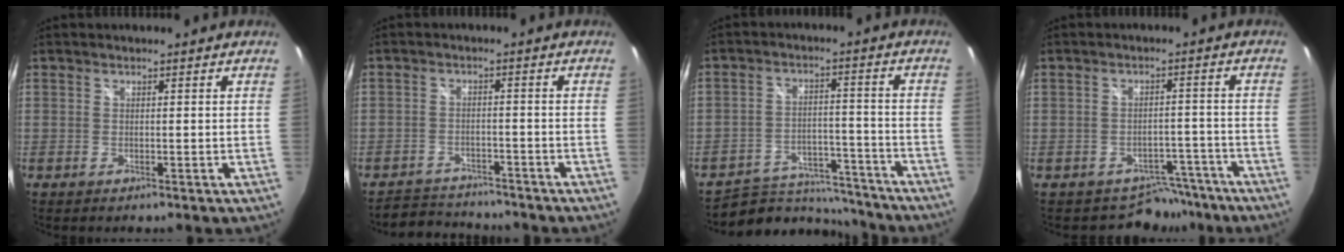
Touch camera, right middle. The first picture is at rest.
{"total": 6.0, "force": [-5.7, 1.7, 0.1], "torque": [-0.022, 0.017, -0.093]}
{"total": 11.2, "force": [-10.2, 4.4, 1.5], "torque": [-0.032, 0.024, -0.143]}
{"total": 5.6, "force": [-4.5, 3.3, -0.5], "torque": [0.015, 0.034, -0.050]}